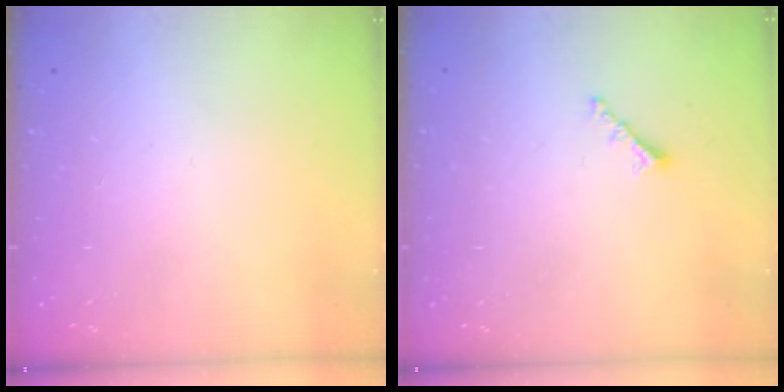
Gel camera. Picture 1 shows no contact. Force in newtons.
{"total": 1.8, "press": 1.7, "slide": 0.5}